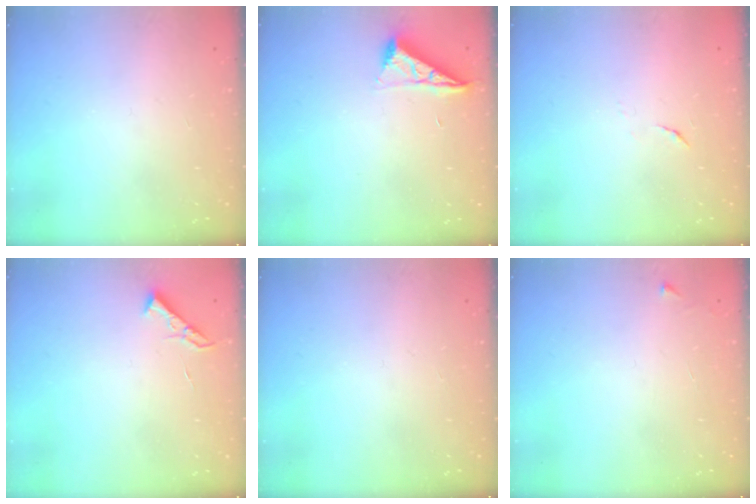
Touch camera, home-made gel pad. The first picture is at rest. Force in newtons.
{"total": 7.1, "press": 7.1, "slide": 0.5}
{"total": 3.9, "press": 3.9, "slide": 0.4}
{"total": 4.3, "press": 4.2, "slide": 0.7}
{"total": 0.0}
{"total": 2.6, "press": 2.6, "slide": 0.3}